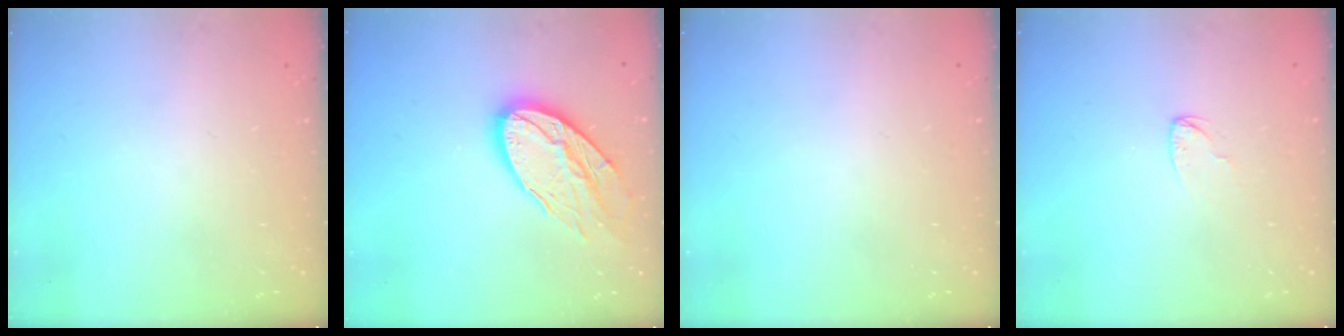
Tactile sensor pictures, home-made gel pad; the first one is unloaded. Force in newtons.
{"total": 17.7, "press": 17.6, "slide": 1.7}
{"total": 0.0}
{"total": 2.6, "press": 2.6, "slide": 0.3}